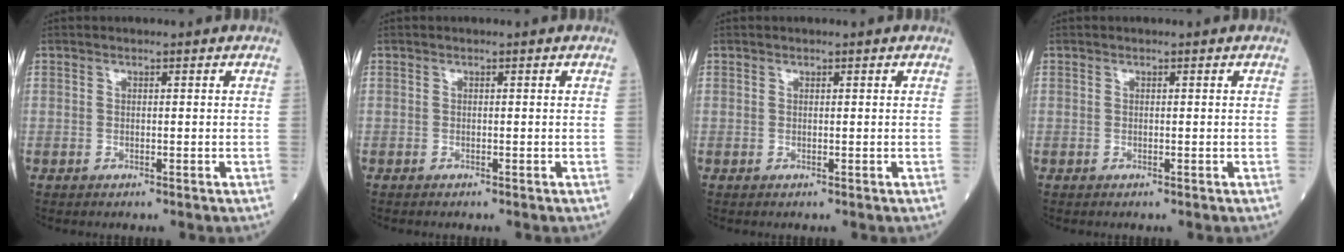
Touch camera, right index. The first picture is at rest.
{"total": 0.0}
{"total": 0.0}
{"total": 0.0}